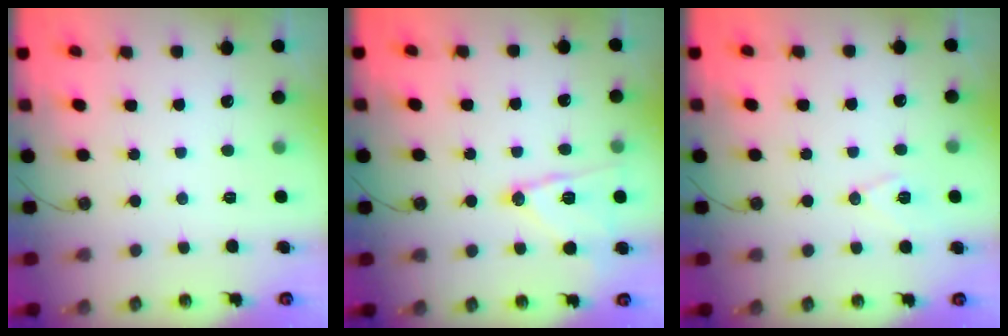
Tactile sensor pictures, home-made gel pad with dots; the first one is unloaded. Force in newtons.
{"total": 13.3, "press": 13.2, "slide": 0.7}
{"total": 7.9, "press": 7.0, "slide": 3.7}